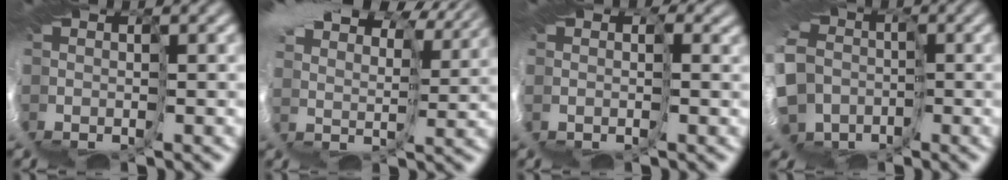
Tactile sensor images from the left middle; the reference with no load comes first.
{"total": 12.0, "force": [11.0, 3.0, 3.6], "torque": [-0.100, 0.027, 0.218]}
{"total": 1.7, "force": [1.5, 0.5, 0.7], "torque": [-0.013, 0.008, 0.022]}
{"total": 7.7, "force": [-4.8, 5.9, 1.7], "torque": [-0.074, -0.034, -0.065]}